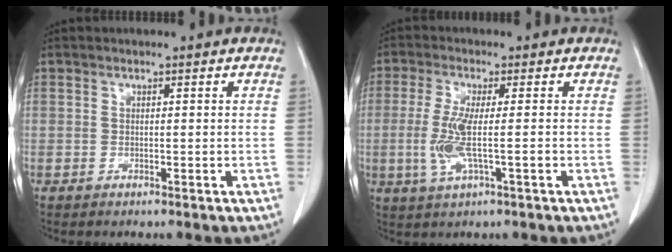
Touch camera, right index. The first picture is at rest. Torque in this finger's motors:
{"motor_torque": [0.31, 0.02, 0.25, 0.08]}